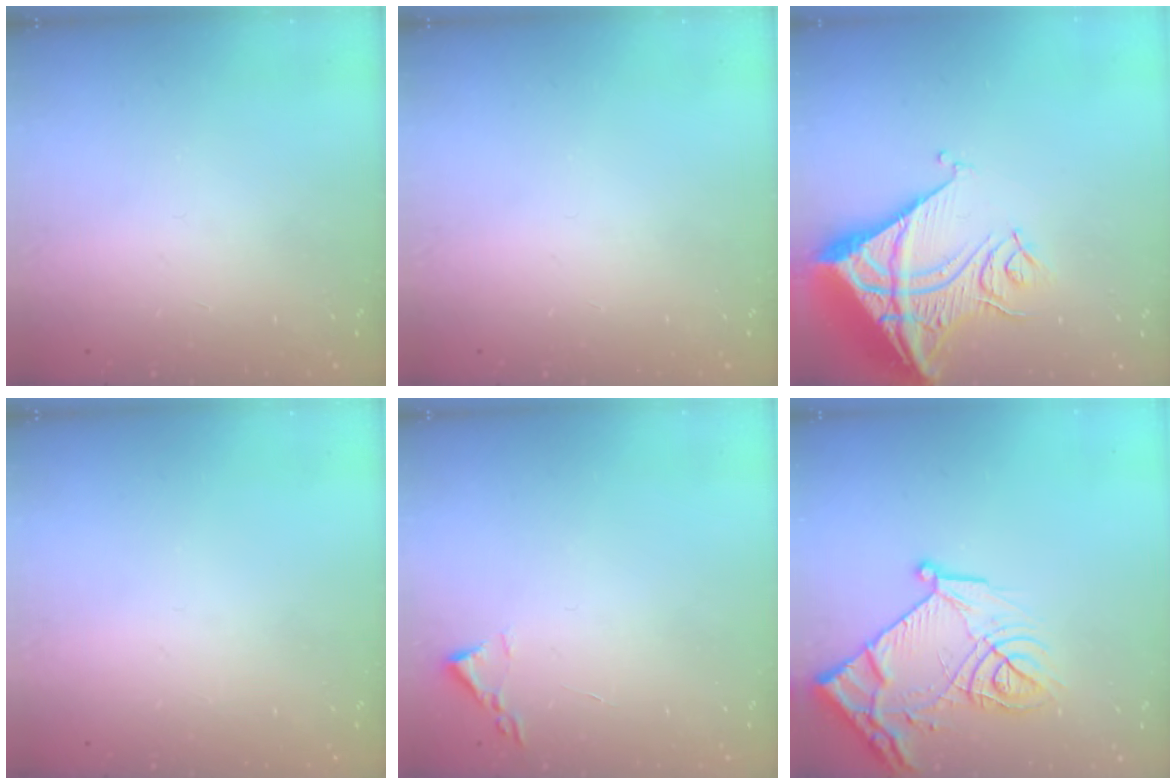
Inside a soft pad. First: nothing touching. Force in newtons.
{"total": 0.0}
{"total": 18.3, "press": 18.1, "slide": 2.4}
{"total": 0.0}
{"total": 1.8, "press": 1.7, "slide": 0.2}
{"total": 16.3, "press": 16.3, "slide": 1.8}